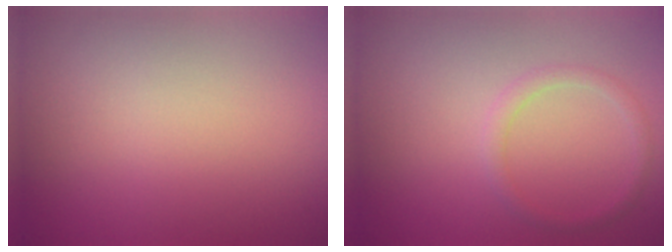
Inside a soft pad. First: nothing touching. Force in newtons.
{"total": 1.3, "press": 1.3, "slide": 0.1}